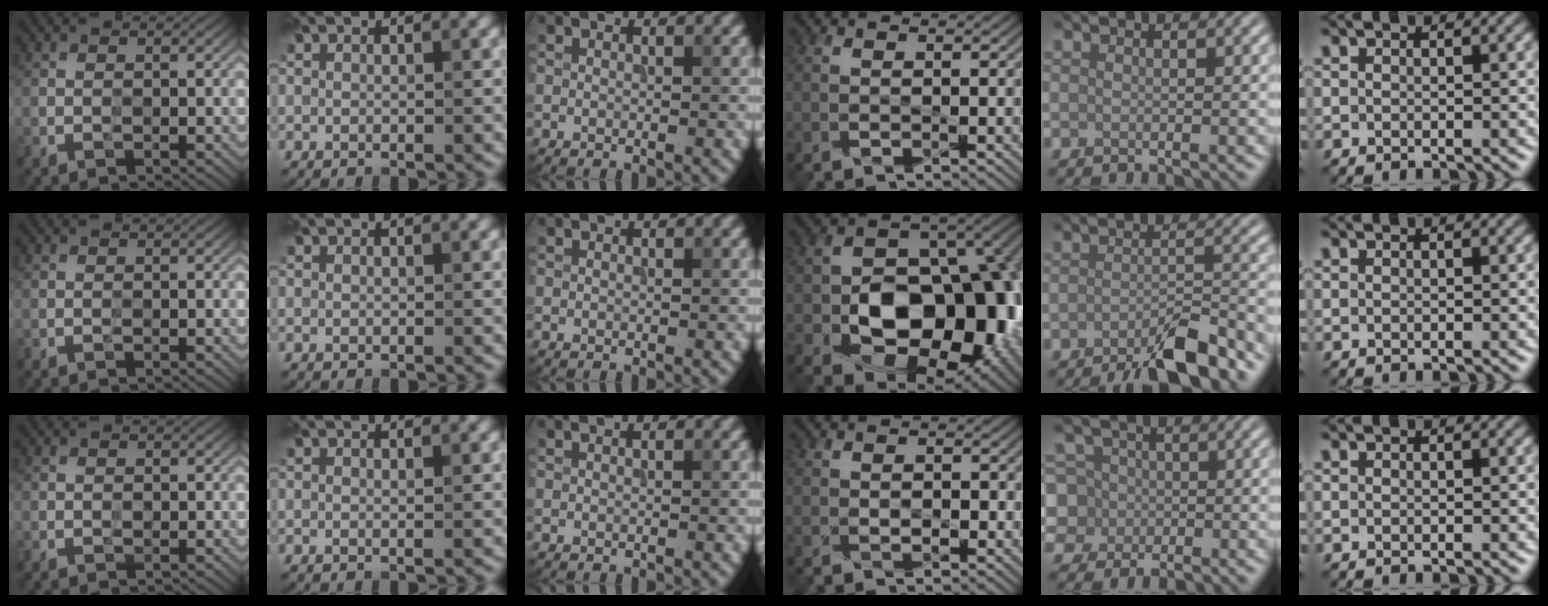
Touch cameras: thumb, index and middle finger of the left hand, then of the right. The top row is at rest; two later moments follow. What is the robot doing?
{"motion": "wipe", "object": "glasses"}